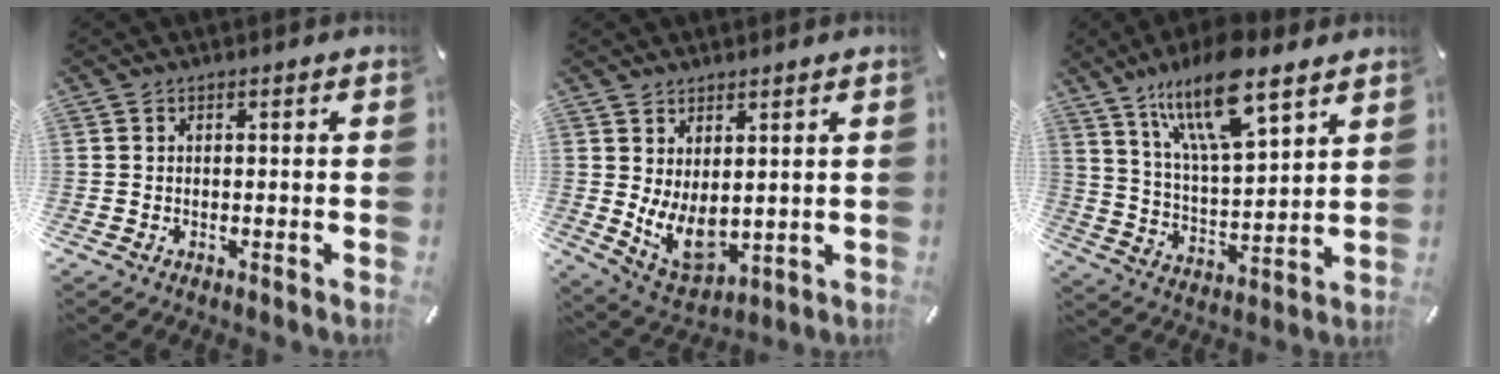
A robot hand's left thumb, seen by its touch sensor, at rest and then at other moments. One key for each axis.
{"total": 8.6, "fx": 1.5, "fy": 5.5, "fz": 6.4, "tx": -0.115, "ty": -0.026, "tz": 0.036}
{"total": 16.9, "fx": 11.9, "fy": 5.5, "fz": 10.6, "tx": -0.202, "ty": -0.049, "tz": 0.205}